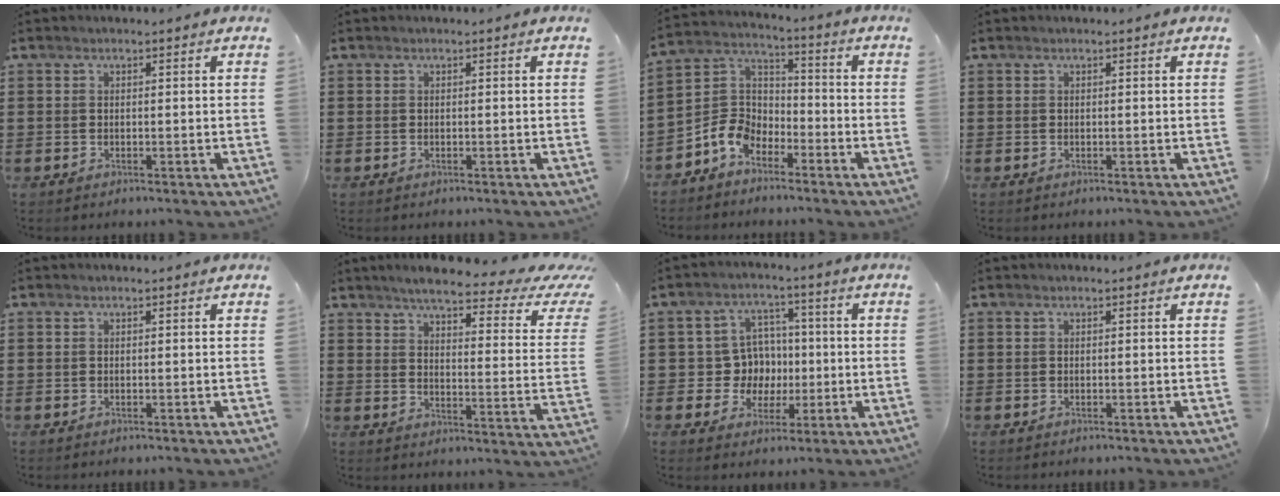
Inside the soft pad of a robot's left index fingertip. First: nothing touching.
{"total": 0.0}
{"total": 7.1, "force": [-5.0, 4.4, 2.5], "torque": [-0.081, 0.010, -0.105]}
{"total": 0.0}
{"total": 0.0}
{"total": 6.1, "force": [4.6, 0.8, 3.9], "torque": [-0.079, -0.031, 0.070]}
{"total": 7.5, "force": [0.5, 7.1, 2.3], "torque": [-0.059, 0.012, 0.012]}
{"total": 0.0}